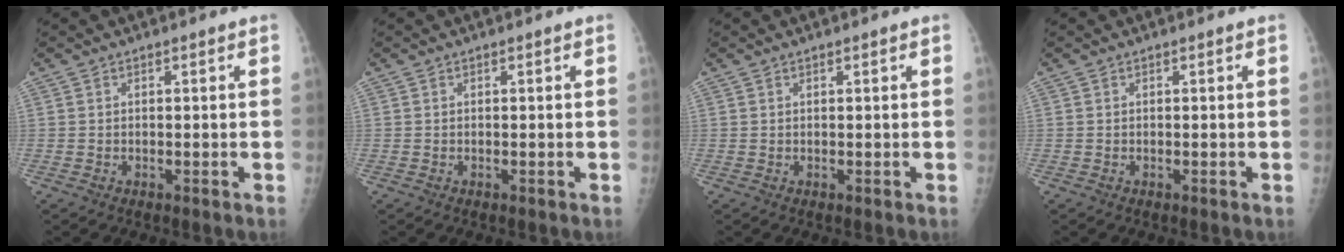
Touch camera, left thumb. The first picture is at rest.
{"total": 0.0}
{"total": 0.0}
{"total": 0.0}